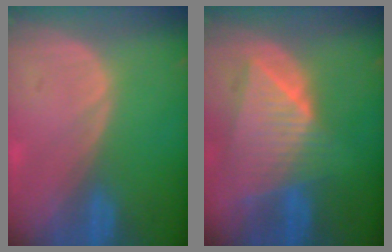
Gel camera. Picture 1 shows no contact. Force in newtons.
{"total": 9.1, "press": 8.0, "slide": 4.3}